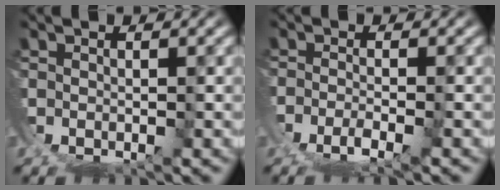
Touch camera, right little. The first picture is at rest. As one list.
[{"total": 2.5, "force": [-1.9, 0.1, 1.5], "torque": [-0.023, -0.004, -0.043]}]